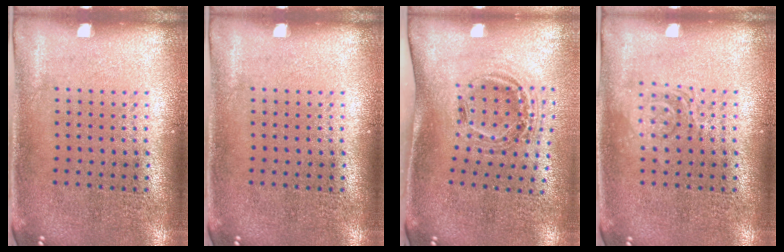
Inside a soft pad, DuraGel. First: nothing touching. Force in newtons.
{"total": 0.0}
{"total": 1.2, "press": 1.0, "slide": 0.5}
{"total": 2.0, "press": 2.0, "slide": 0.3}